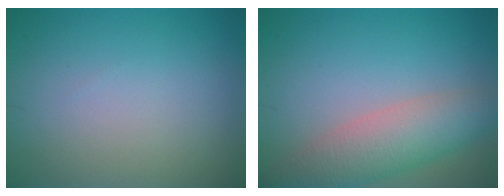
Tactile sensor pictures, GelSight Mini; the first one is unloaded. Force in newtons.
{"total": 5.7, "press": 5.6, "slide": 0.1}